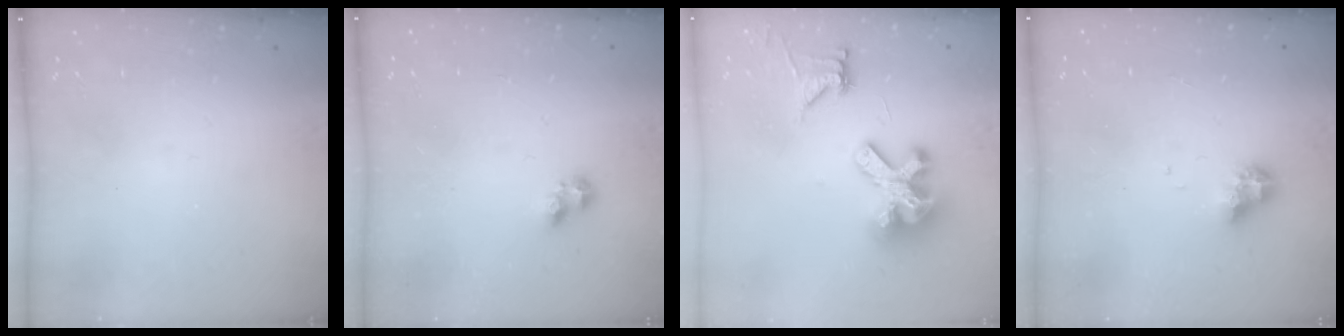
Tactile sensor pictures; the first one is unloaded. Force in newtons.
{"total": 2.8, "press": 2.7, "slide": 0.5}
{"total": 14.3, "press": 14.2, "slide": 1.7}
{"total": 7.4, "press": 7.3, "slide": 1.0}